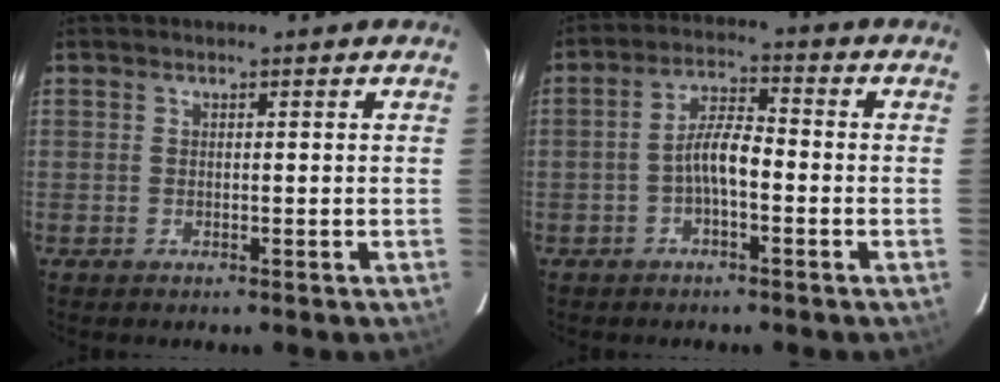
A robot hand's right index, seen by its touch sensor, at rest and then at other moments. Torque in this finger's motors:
{"motor_torque": [0.96, -0.40, 0.48, 0.12]}